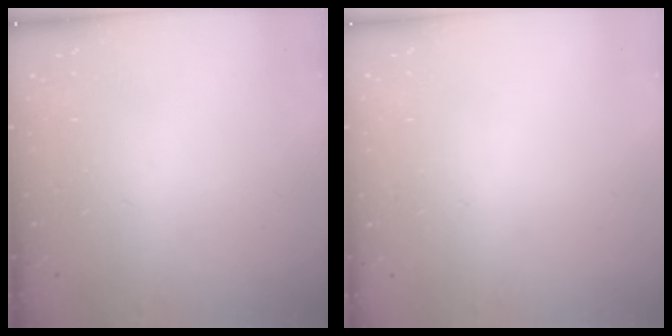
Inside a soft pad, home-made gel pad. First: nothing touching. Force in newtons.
{"total": 0.0}